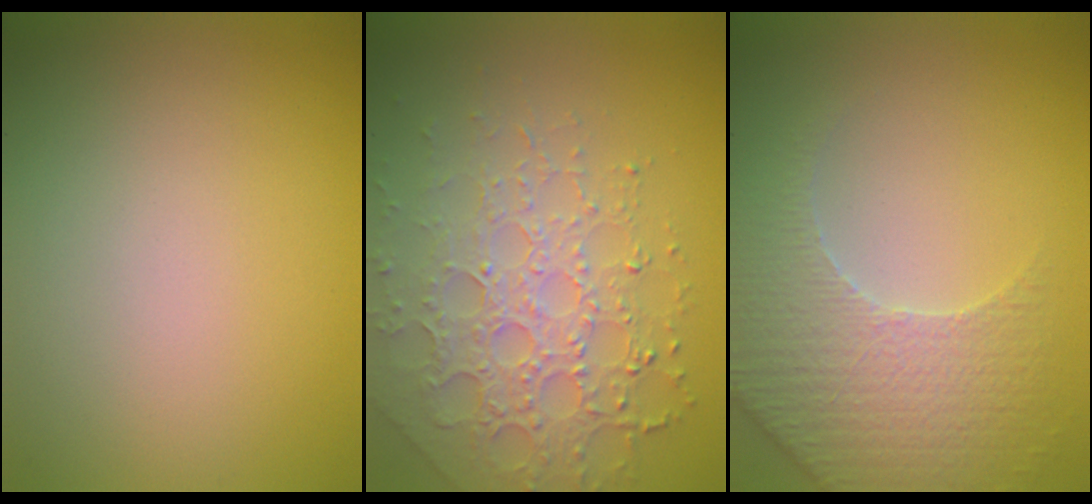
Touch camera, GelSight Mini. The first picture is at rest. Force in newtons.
{"total": 5.9, "press": 4.7, "slide": 3.6}
{"total": 4.6, "press": 4.2, "slide": 2.1}